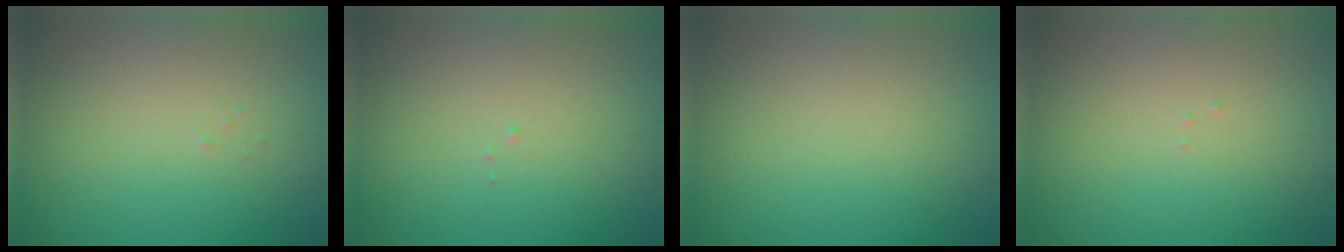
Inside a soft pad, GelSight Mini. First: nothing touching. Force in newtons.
{"total": 0.0}
{"total": 0.0}
{"total": 0.0}